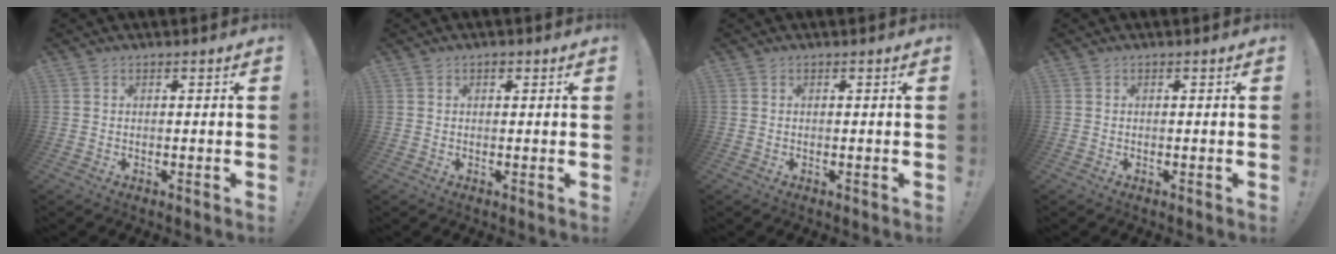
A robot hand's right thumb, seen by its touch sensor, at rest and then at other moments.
{"total": 0.9, "force": [0.5, 0.7, 0.4], "torque": [-0.004, -0.001, 0.008]}
{"total": 0.0}
{"total": 0.0}